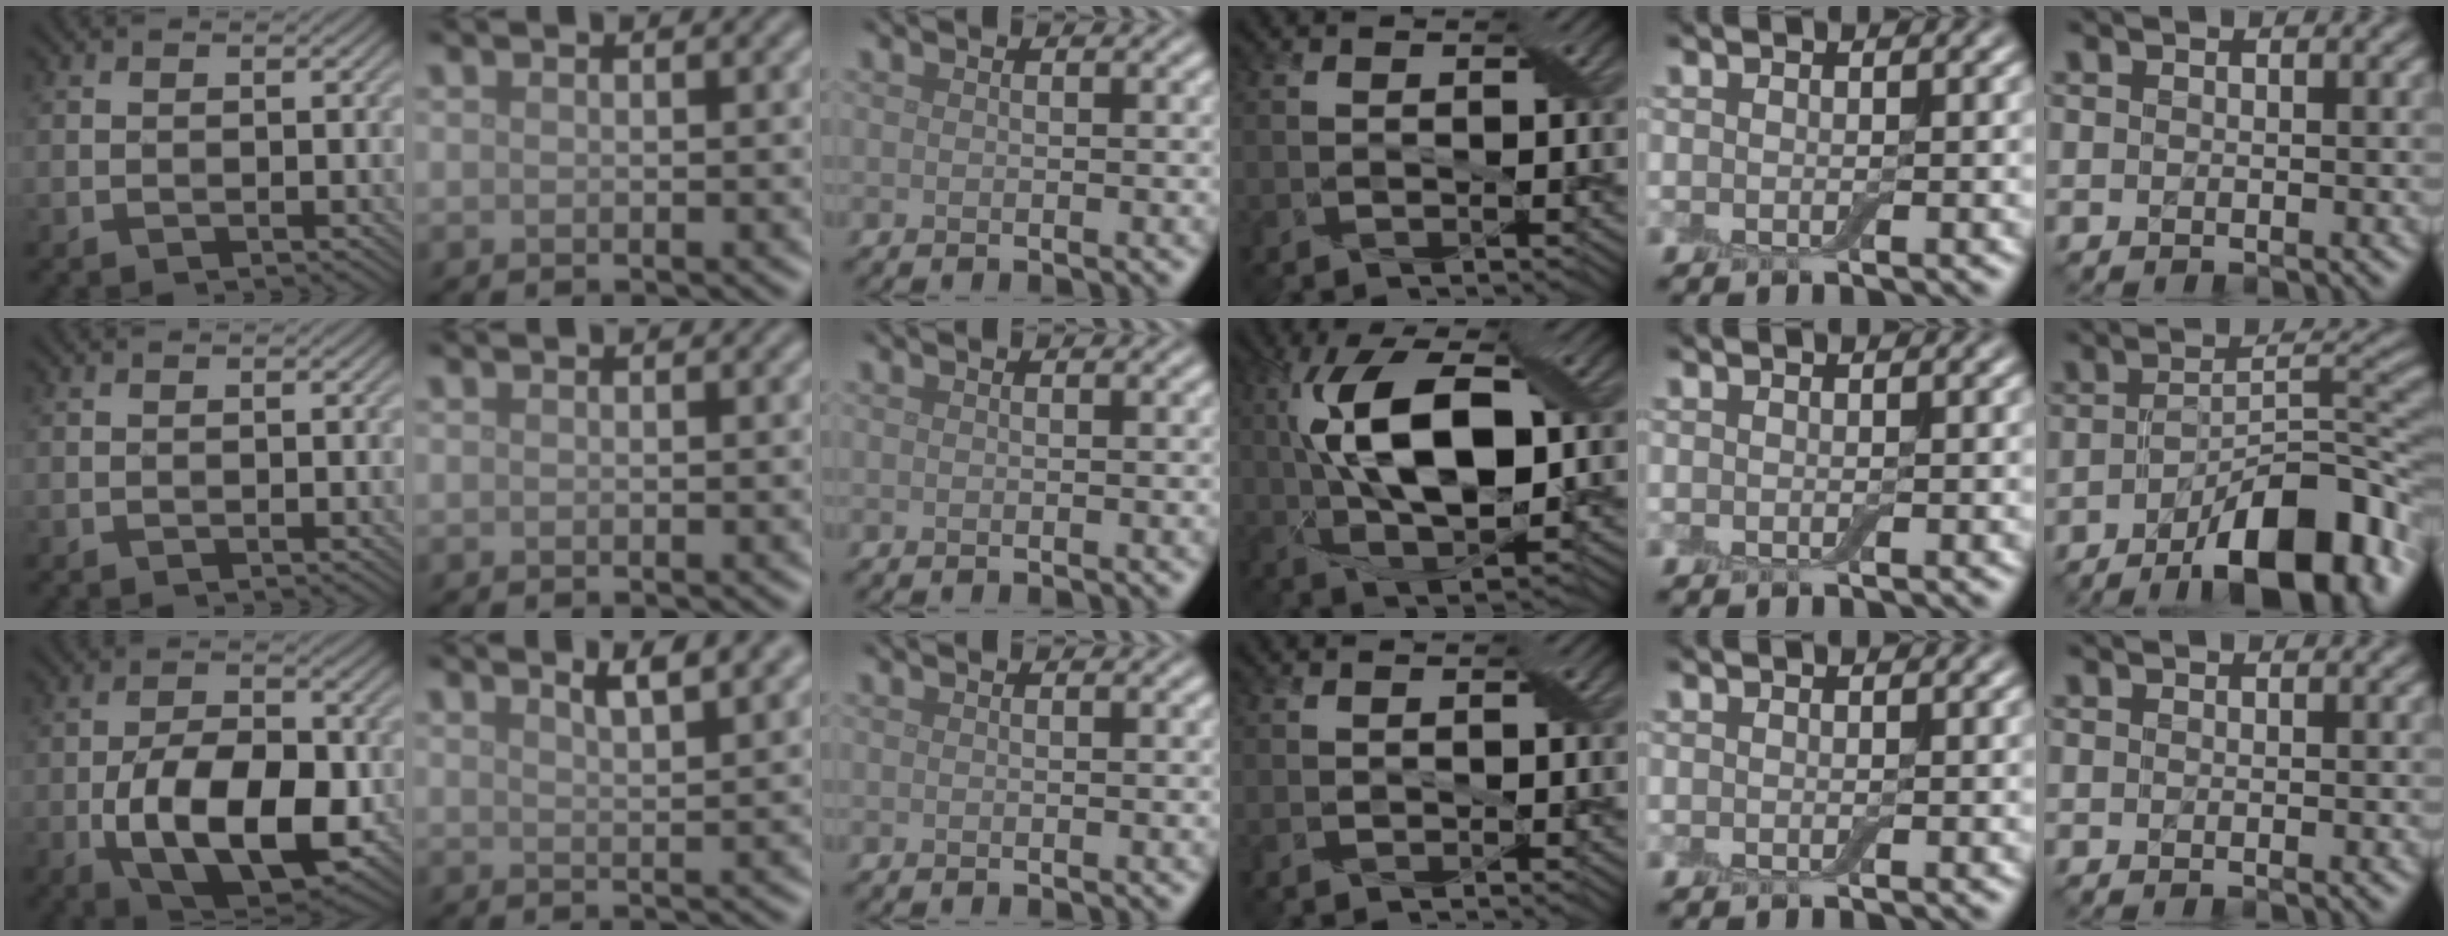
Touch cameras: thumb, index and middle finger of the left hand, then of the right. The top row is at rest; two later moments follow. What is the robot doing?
{"motion": "open", "object": "airpods case & airpods"}